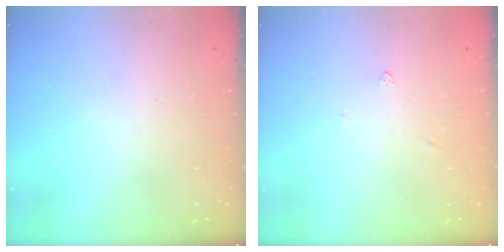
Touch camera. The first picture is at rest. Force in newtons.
{"total": 1.9, "press": 1.8, "slide": 0.4}